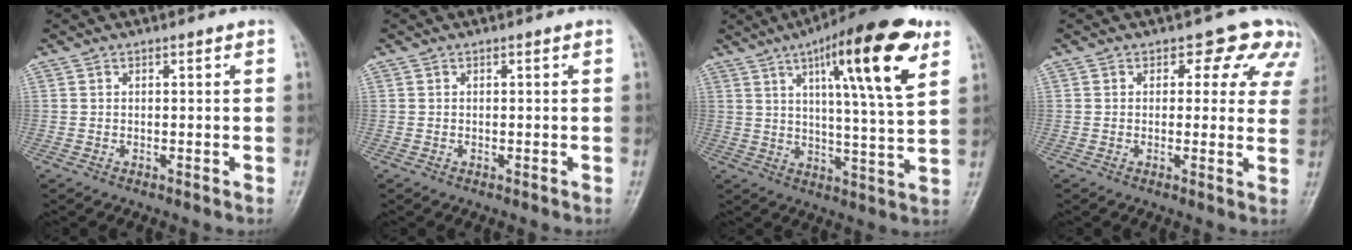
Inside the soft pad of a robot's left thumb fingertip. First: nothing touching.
{"total": 0.0}
{"total": 19.2, "force": [8.9, 3.5, 16.7], "torque": [-0.235, -0.028, 0.131]}
{"total": 8.3, "force": [5.2, 5.2, 3.9], "torque": [0.007, -0.015, 0.038]}